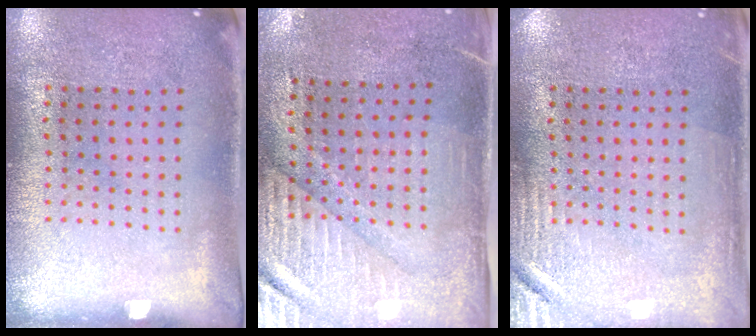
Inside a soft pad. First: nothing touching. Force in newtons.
{"total": 3.0, "press": 2.6, "slide": 1.5}
{"total": 2.7, "press": 2.7, "slide": 0.4}